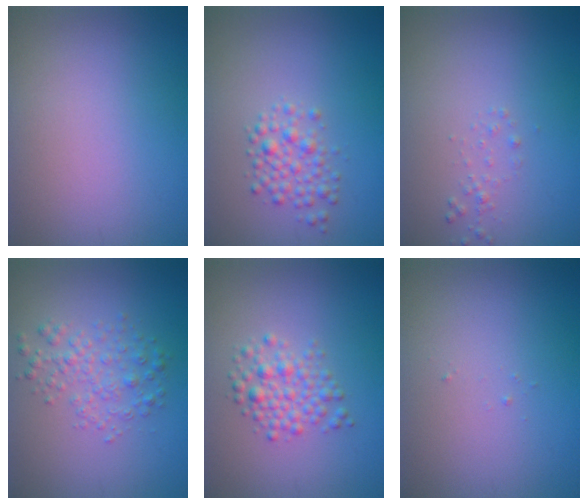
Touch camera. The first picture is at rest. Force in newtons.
{"total": 2.3, "press": 2.3, "slide": 0.1}
{"total": 0.7, "press": 0.7, "slide": 0.0}
{"total": 2.5, "press": 2.5, "slide": 0.1}
{"total": 2.8, "press": 2.8, "slide": 0.1}
{"total": 0.0}